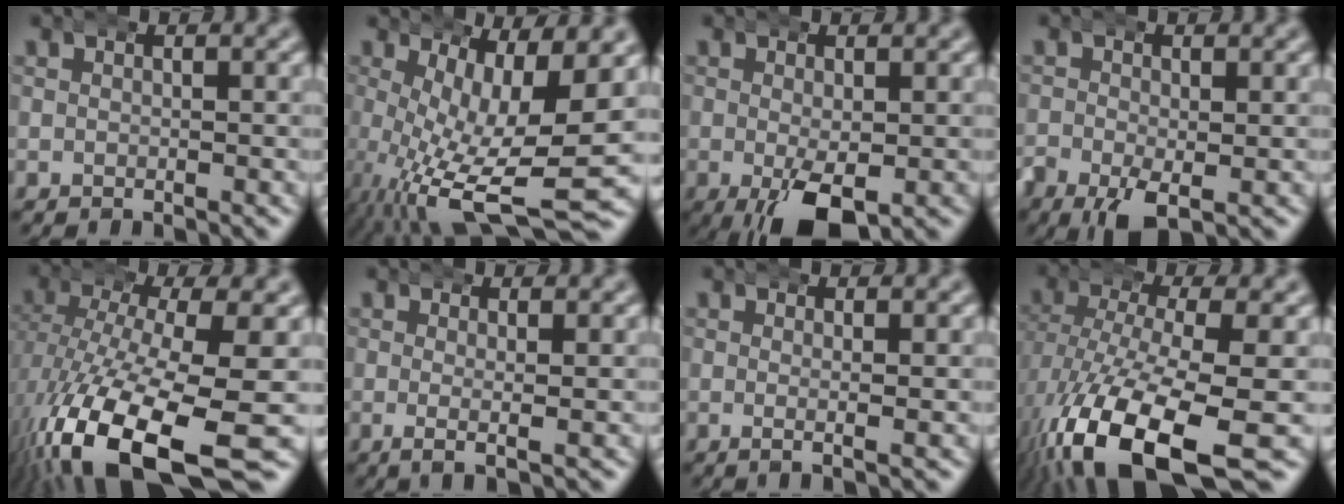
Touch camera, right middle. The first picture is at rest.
{"total": 10.6, "force": [-4.2, 4.0, 8.8], "torque": [-0.159, -0.061, -0.040]}
{"total": 5.8, "force": [-2.3, 2.2, 4.8], "torque": [-0.089, -0.028, -0.023]}
{"total": 4.1, "force": [-2.3, 2.2, 2.7], "torque": [-0.068, -0.030, -0.026]}
{"total": 12.7, "force": [-6.8, 5.2, 9.4], "torque": [-0.199, -0.063, -0.070]}
{"total": 2.1, "force": [-0.1, 0.0, 2.1], "torque": [-0.044, -0.008, 0.000]}
{"total": 1.5, "force": [0.0, -0.2, 1.5], "torque": [-0.031, -0.003, -0.001]}
{"total": 11.4, "force": [-6.0, 5.0, 8.4], "torque": [-0.186, -0.064, -0.057]}